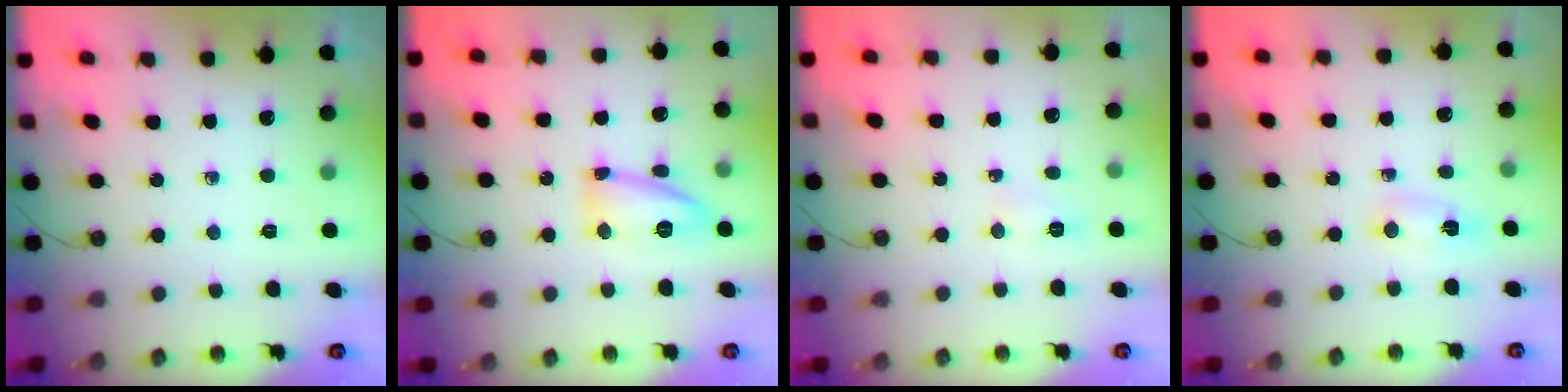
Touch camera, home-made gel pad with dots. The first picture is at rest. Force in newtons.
{"total": 11.6, "press": 11.3, "slide": 2.4}
{"total": 9.1, "press": 5.0, "slide": 7.5}
{"total": 2.6, "press": 2.3, "slide": 1.1}